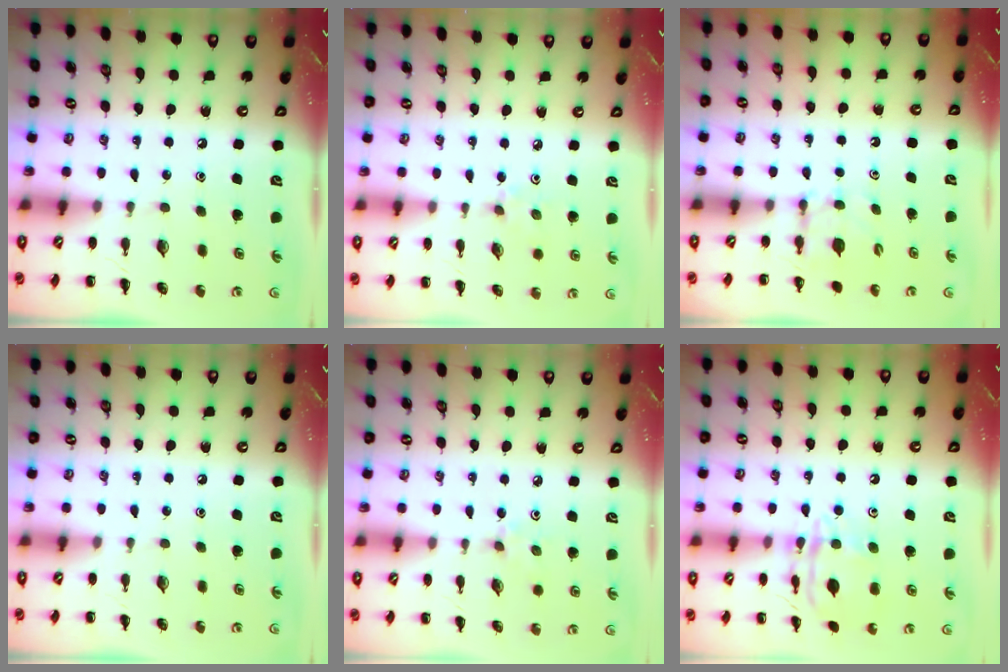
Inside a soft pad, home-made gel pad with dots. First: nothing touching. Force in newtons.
{"total": 1.9, "press": 1.8, "slide": 0.7}
{"total": 4.9, "press": 4.7, "slide": 1.4}
{"total": 0.0}
{"total": 1.9, "press": 1.8, "slide": 0.7}
{"total": 13.0, "press": 13.0, "slide": 0.7}